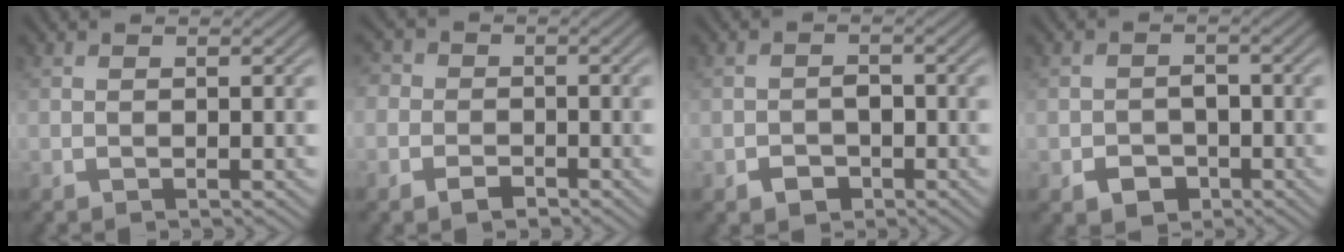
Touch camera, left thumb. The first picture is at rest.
{"total": 3.6, "force": [-1.5, 3.0, 1.4], "torque": [-0.016, -0.005, -0.047]}
{"total": 2.6, "force": [-1.3, 1.9, 1.2], "torque": [-0.016, -0.002, -0.025]}
{"total": 3.5, "force": [-1.7, 2.6, 1.5], "torque": [-0.024, -0.008, -0.031]}